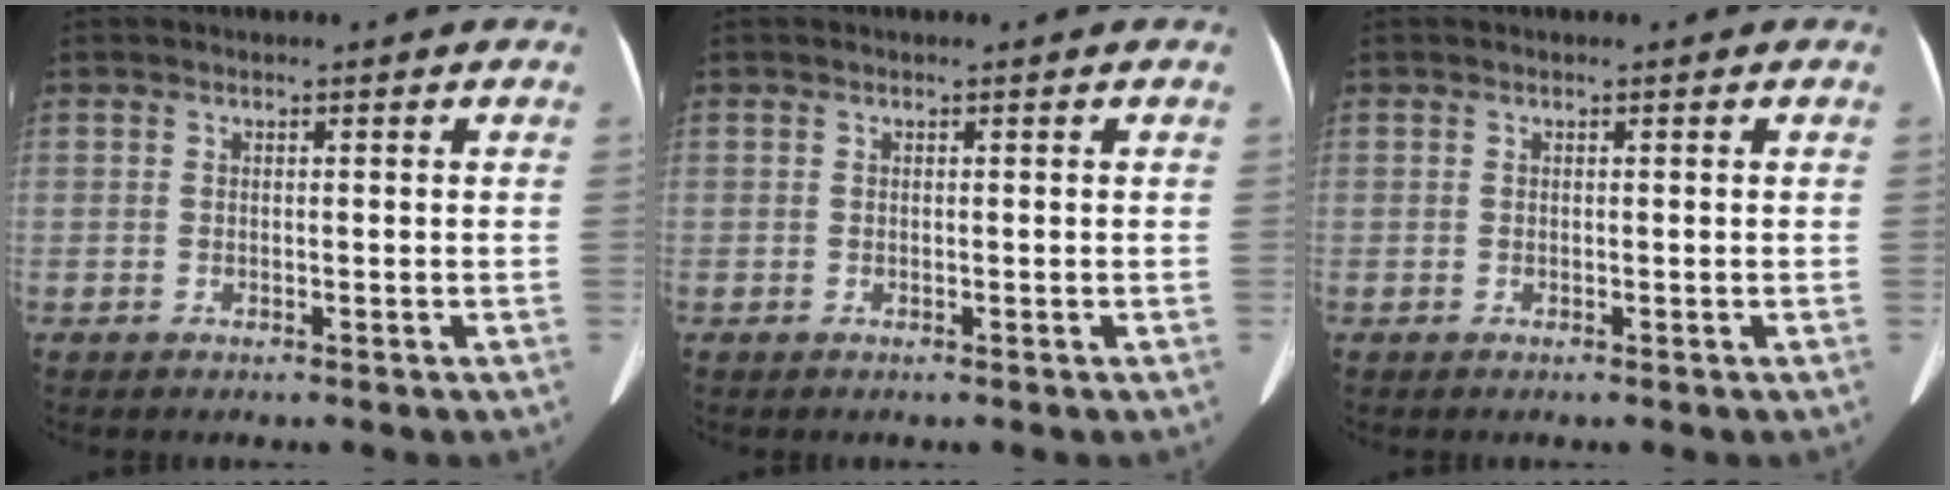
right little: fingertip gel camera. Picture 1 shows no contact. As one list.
[{"total": 0.0}, {"total": 0.0}]